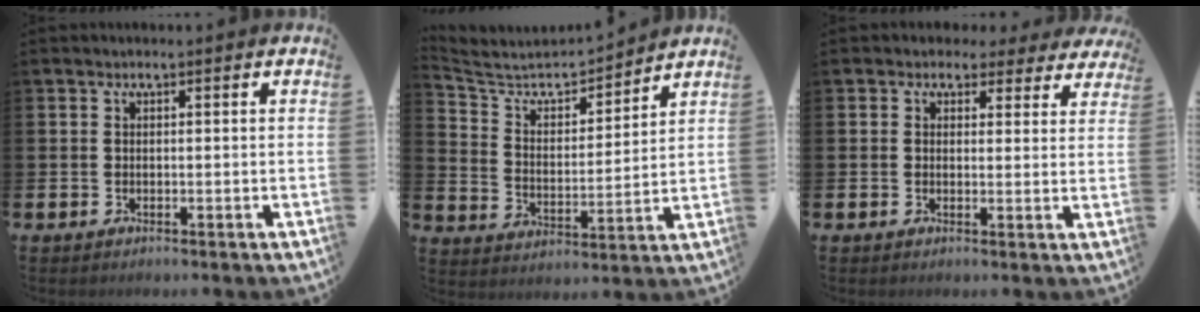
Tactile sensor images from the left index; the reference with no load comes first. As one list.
[{"total": 5.7, "force": [5.3, 1.5, 1.2], "torque": [-0.056, -0.044, 0.087]}, {"total": 2.7, "force": [2.1, 1.7, 0.0], "torque": [0.000, -0.013, 0.030]}]